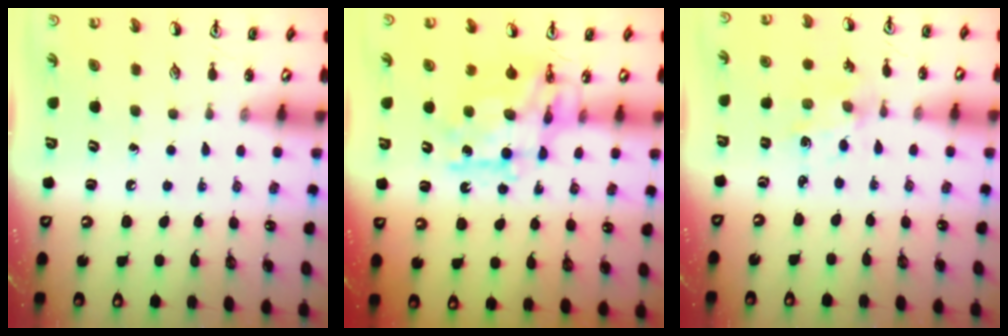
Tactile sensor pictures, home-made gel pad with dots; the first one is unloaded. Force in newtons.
{"total": 11.5, "press": 11.4, "slide": 1.0}
{"total": 2.0, "press": 1.8, "slide": 0.7}